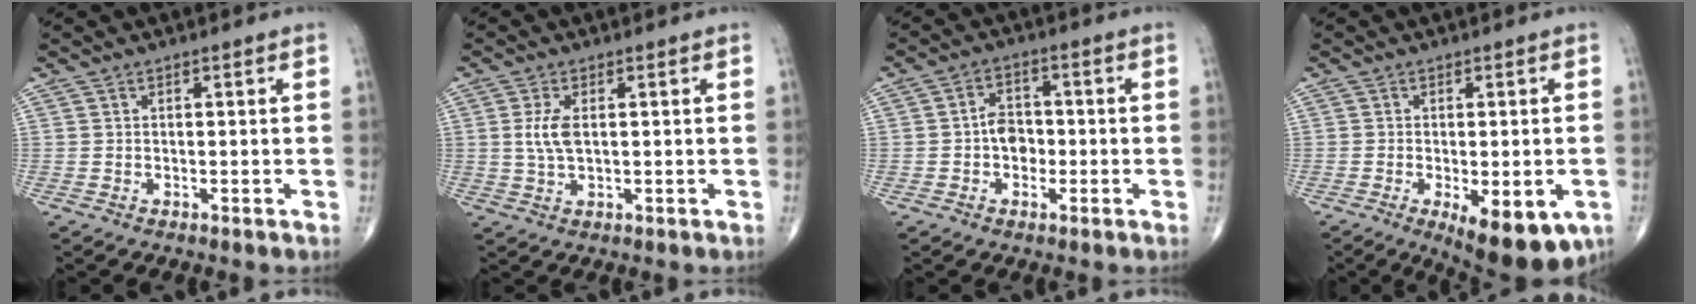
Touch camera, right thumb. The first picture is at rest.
{"total": 4.4, "force": [0.6, 2.0, 3.8], "torque": [-0.088, -0.002, 0.014]}
{"total": 5.0, "force": [-0.9, 3.7, 3.2], "torque": [-0.032, 0.017, -0.023]}
{"total": 12.5, "force": [-5.2, 5.0, 10.2], "torque": [-0.121, -0.008, -0.063]}